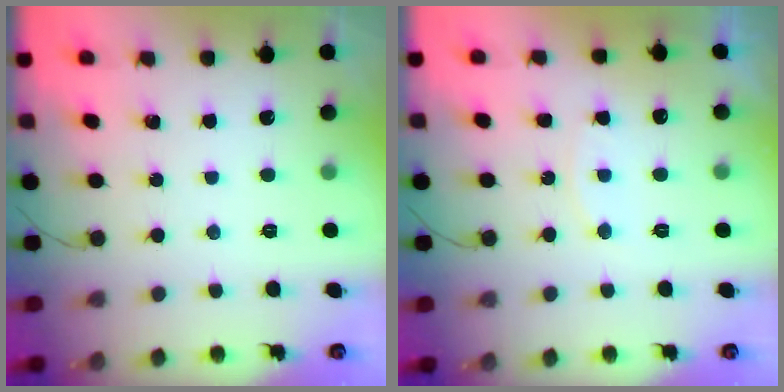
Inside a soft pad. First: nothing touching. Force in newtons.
{"total": 5.6, "press": 5.6, "slide": 0.6}